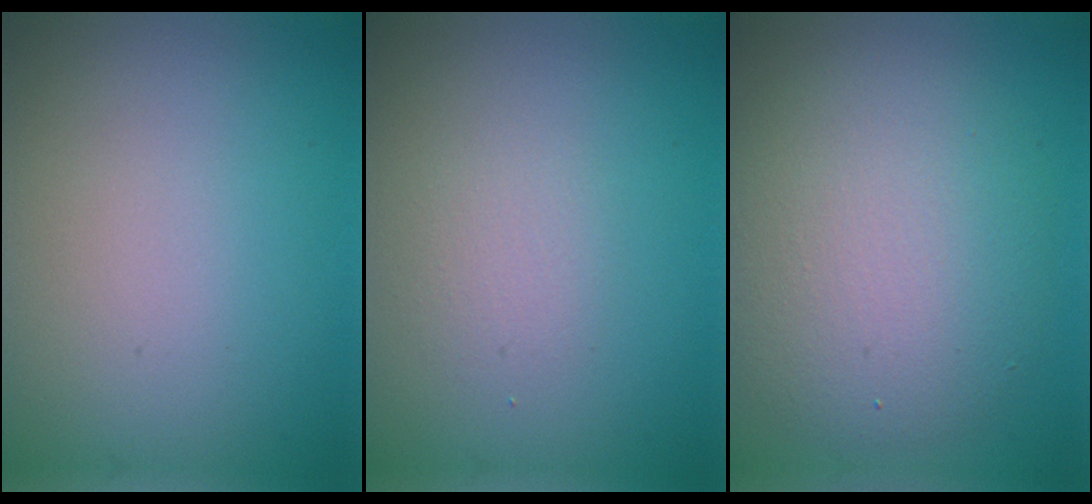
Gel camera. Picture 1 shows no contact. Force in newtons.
{"total": 1.4, "press": 1.4, "slide": 0.1}
{"total": 6.8, "press": 6.8, "slide": 0.7}